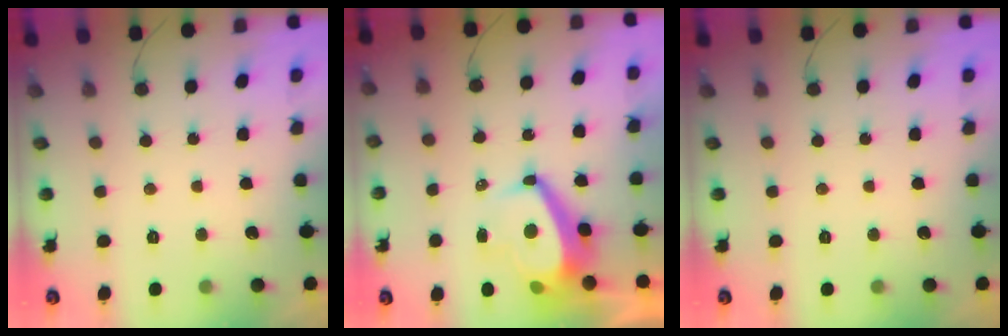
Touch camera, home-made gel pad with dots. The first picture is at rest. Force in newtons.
{"total": 9.6, "press": 9.6, "slide": 1.1}
{"total": 0.0}